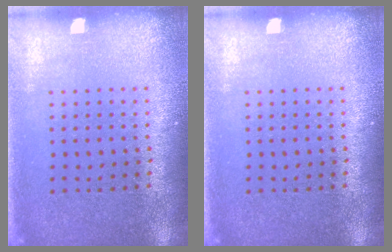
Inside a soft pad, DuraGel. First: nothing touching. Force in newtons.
{"total": 0.0}